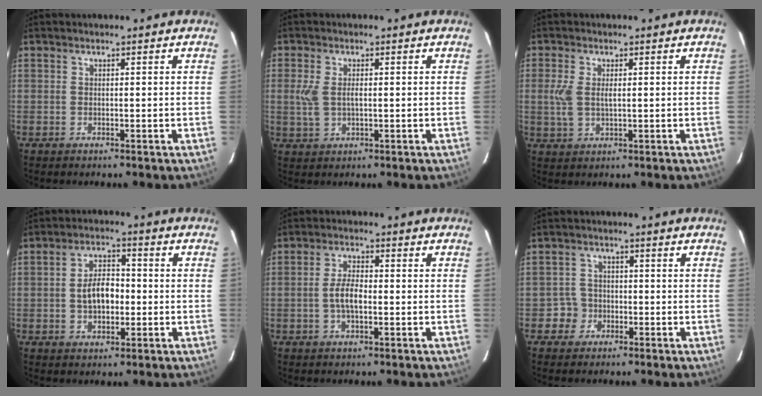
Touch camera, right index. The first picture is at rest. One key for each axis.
{"total": 4.5, "fx": 0.1, "fy": 2.3, "fz": 3.8, "tx": -0.081, "ty": -0.002, "tz": 0.003}
{"total": 4.6, "fx": 0.3, "fy": 2.3, "fz": 4.0, "tx": -0.086, "ty": -0.001, "tz": 0.006}
{"total": 7.0, "fx": -0.9, "fy": 4.1, "fz": 5.6, "tx": -0.103, "ty": 0.015, "tz": -0.010}
{"total": 4.5, "fx": -1.0, "fy": 1.7, "fz": 4.0, "tx": -0.082, "ty": 0.006, "tz": -0.018}
{"total": 3.7, "fx": -1.5, "fy": 3.4, "fz": -0.3, "tx": 0.008, "ty": 0.020, "tz": -0.027}